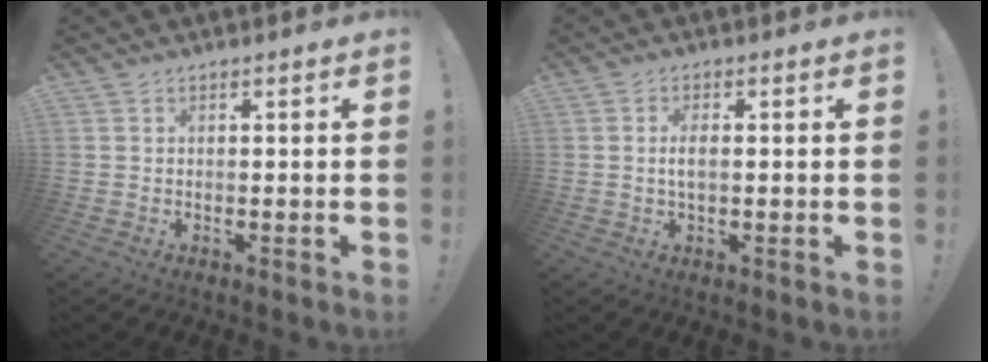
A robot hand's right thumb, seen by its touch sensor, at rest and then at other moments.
{"total": 3.0, "force": [-0.1, 1.0, 2.8], "torque": [-0.055, 0.000, -0.006]}